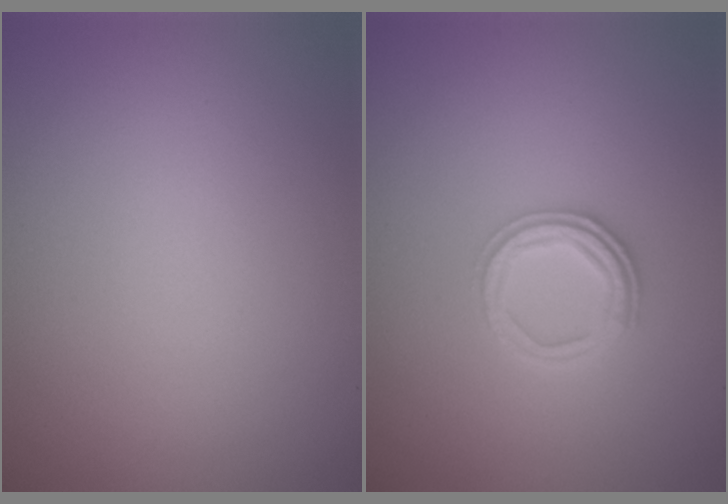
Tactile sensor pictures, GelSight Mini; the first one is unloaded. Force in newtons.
{"total": 2.5, "press": 2.4, "slide": 0.6}